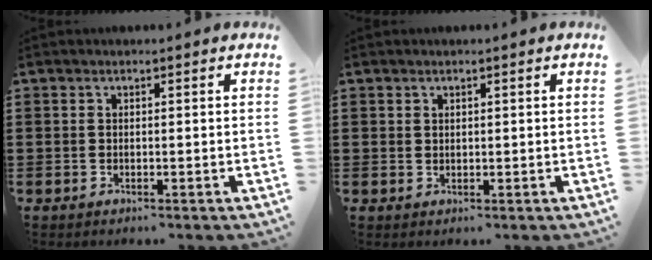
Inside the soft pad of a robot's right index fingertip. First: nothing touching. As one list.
[{"total": 0.9, "force": [0.7, 0.5, 0.2], "torque": [-0.005, 0.002, 0.013]}]